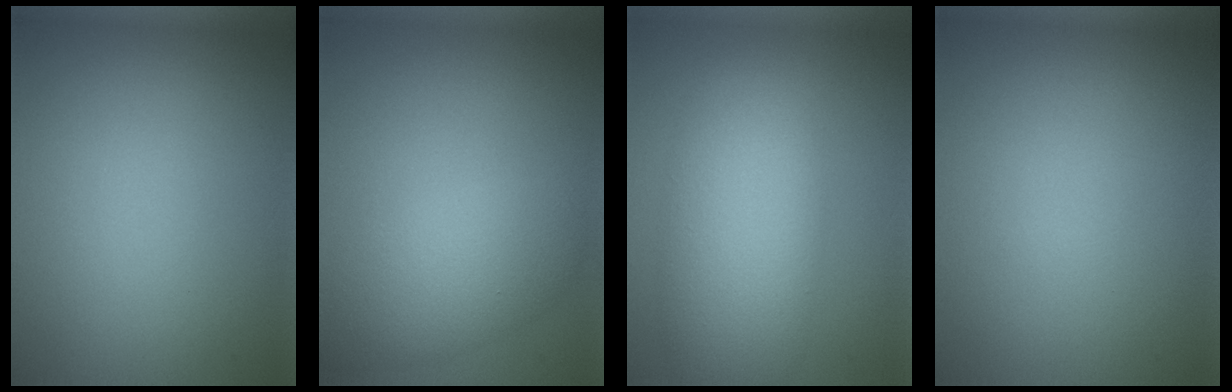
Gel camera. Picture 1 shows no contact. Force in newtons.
{"total": 4.8, "press": 4.8, "slide": 0.1}
{"total": 6.9, "press": 6.9, "slide": 0.2}
{"total": 0.0}